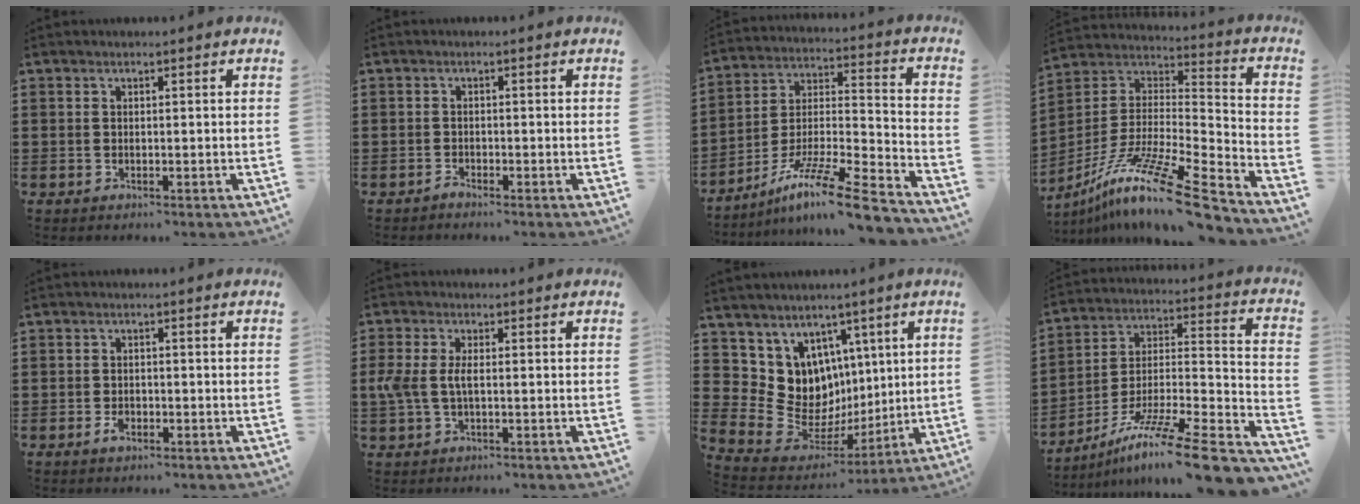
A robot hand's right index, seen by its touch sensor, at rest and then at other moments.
{"total": 1.0, "force": [-0.9, 0.3, 0.1], "torque": [-0.005, 0.001, -0.020]}
{"total": 11.8, "force": [-9.3, 0.7, 7.3], "torque": [-0.123, 0.012, -0.181]}
{"total": 15.5, "force": [-11.4, 1.0, 10.5], "torque": [-0.192, 0.022, -0.212]}
{"total": 1.8, "force": [-1.0, 0.9, 1.2], "torque": [-0.030, -0.003, -0.020]}
{"total": 4.1, "force": [-0.4, 1.8, 3.7], "torque": [-0.096, -0.006, -0.017]}
{"total": 9.2, "force": [1.9, 8.9, 1.3], "torque": [-0.079, -0.042, 0.047]}
{"total": 13.0, "force": [-9.3, 1.3, 9.0], "torque": [-0.147, 0.011, -0.169]}